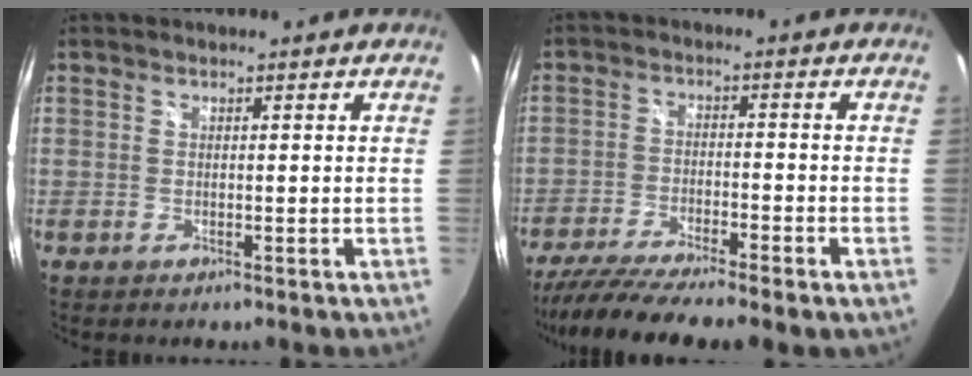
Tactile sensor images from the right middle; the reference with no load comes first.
{"total": 12.7, "force": [-10.6, 0.4, 6.9], "torque": [-0.142, -0.037, -0.177]}